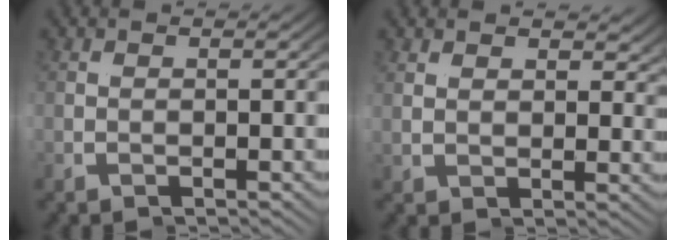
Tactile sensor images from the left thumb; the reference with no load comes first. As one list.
[{"total": 2.4, "force": [1.7, 0.9, 1.4], "torque": [-0.013, 0.005, 0.028]}]